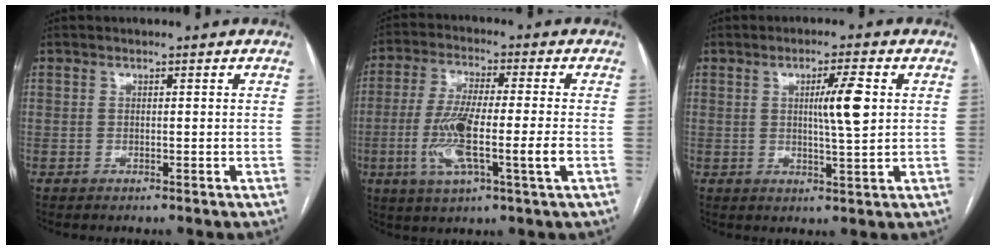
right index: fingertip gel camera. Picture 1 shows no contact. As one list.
[{"total": 11.7, "force": [-2.7, 0.9, 11.3], "torque": [-0.223, -0.008, -0.051]}, {"total": 6.0, "force": [1.2, 0.2, 5.9], "torque": [-0.096, 0.000, 0.019]}]